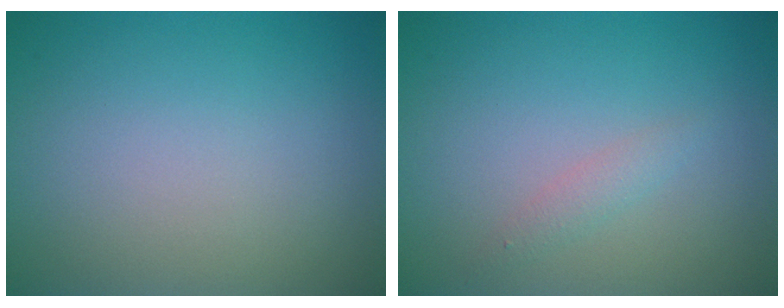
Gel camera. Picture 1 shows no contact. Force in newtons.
{"total": 1.1, "press": 1.1, "slide": 0.1}